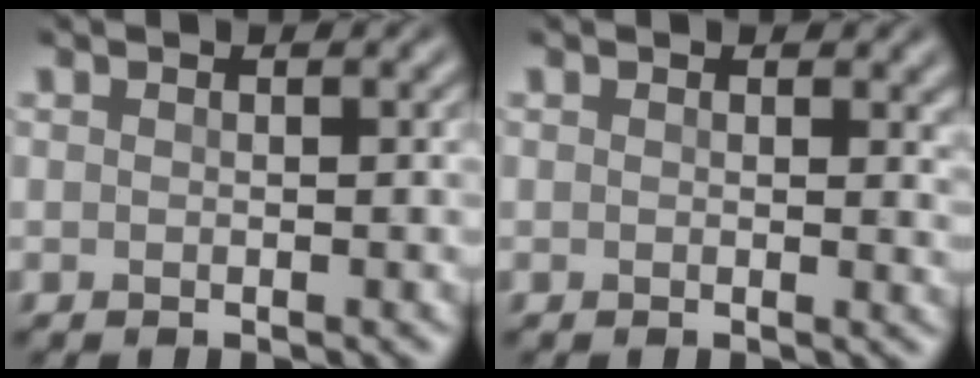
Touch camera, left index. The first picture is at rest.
{"total": 1.3, "force": [0.5, 0.7, 1.0], "torque": [-0.006, -0.004, 0.005]}